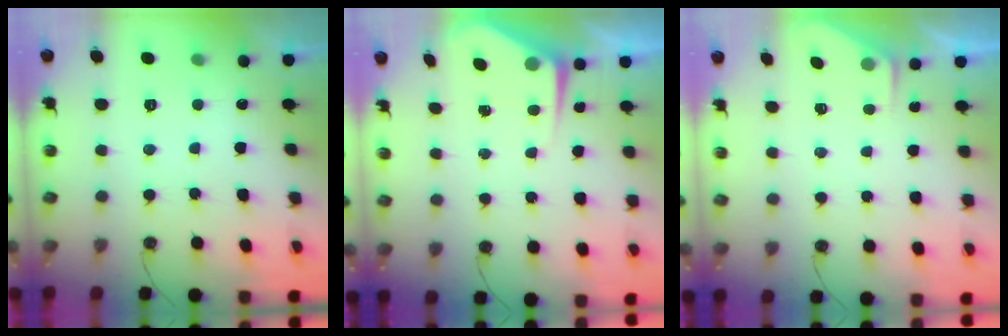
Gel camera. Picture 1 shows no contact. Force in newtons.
{"total": 4.8, "press": 4.8, "slide": 0.4}
{"total": 2.2, "press": 2.2, "slide": 0.3}